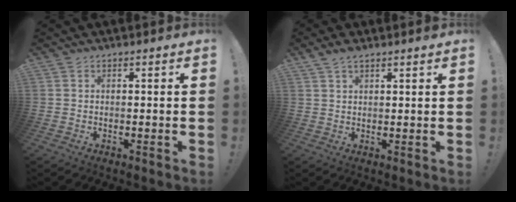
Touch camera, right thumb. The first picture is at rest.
{"total": 3.1, "force": [2.5, 0.8, 1.8], "torque": [-0.034, -0.011, 0.044]}